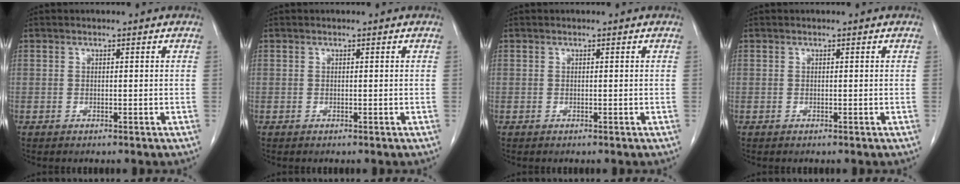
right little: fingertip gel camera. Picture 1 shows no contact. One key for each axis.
{"total": 0.0}
{"total": 0.0}
{"total": 0.0}